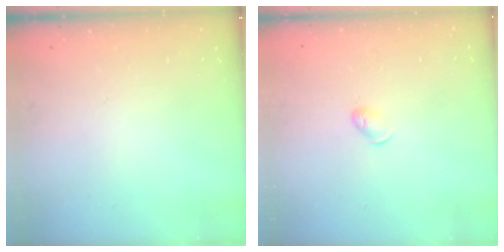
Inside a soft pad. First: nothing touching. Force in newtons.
{"total": 4.4, "press": 4.3, "slide": 0.6}